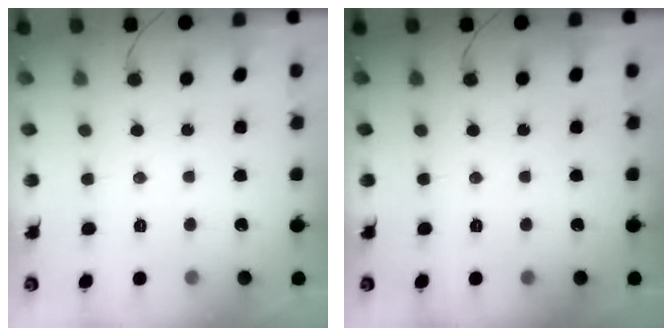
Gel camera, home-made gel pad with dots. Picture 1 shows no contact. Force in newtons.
{"total": 0.0}